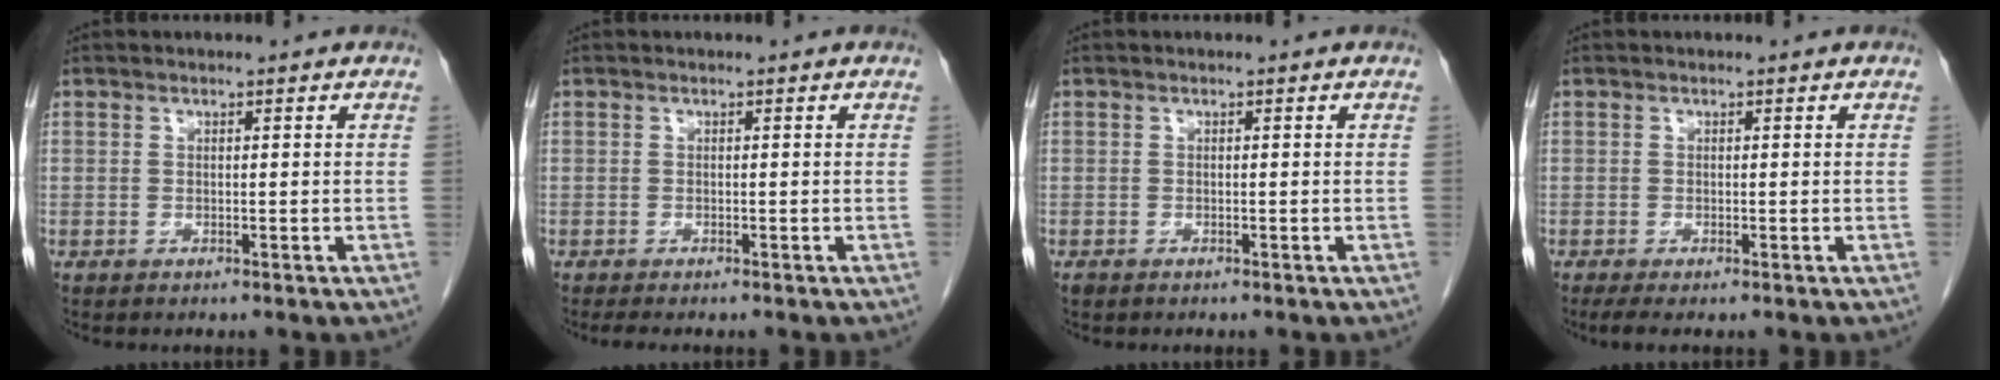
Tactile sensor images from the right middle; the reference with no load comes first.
{"total": 2.5, "force": [-2.1, 0.4, 1.3], "torque": [-0.019, -0.007, -0.027]}
{"total": 1.0, "force": [-0.7, 0.4, 0.5], "torque": [-0.013, -0.003, -0.009]}
{"total": 2.0, "force": [-1.4, 0.2, 1.4], "torque": [-0.028, -0.009, -0.025]}